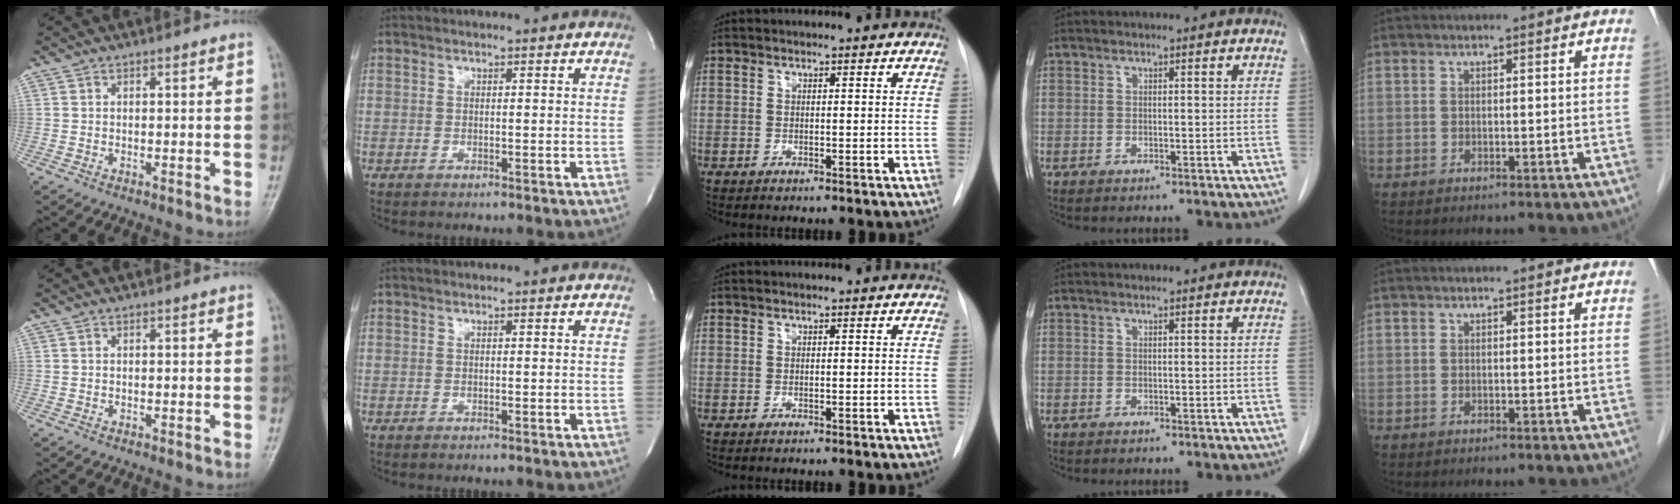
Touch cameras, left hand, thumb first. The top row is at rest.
{}